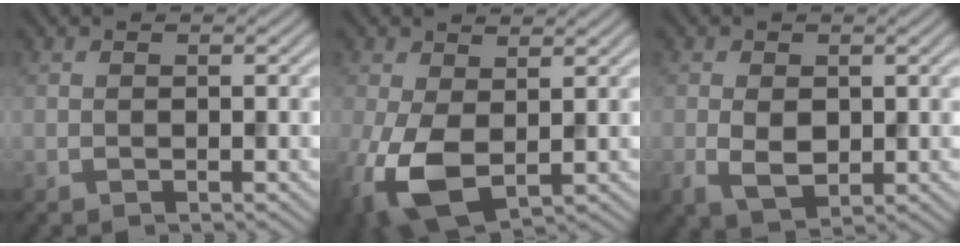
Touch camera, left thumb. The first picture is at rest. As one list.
[{"total": 7.5, "force": [-1.1, 4.4, 6.1], "torque": [-0.157, -0.008, -0.025]}, {"total": 3.9, "force": [-0.1, 2.6, 2.9], "torque": [-0.063, -0.007, 0.000]}]